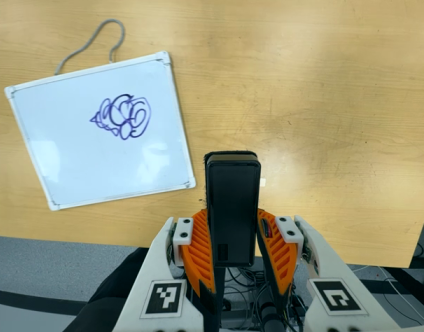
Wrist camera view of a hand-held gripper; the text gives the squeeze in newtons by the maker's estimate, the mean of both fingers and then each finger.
{"total": 5.5, "left": 3.8, "right": 7.2}